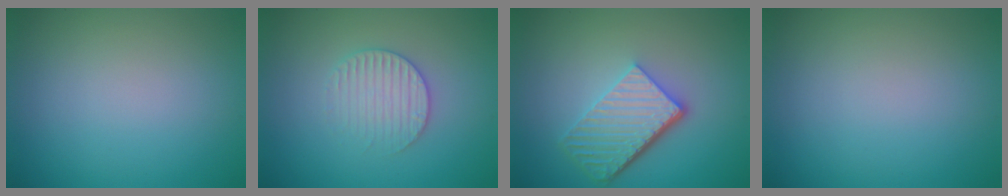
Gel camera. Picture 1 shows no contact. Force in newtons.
{"total": 2.8, "press": 2.7, "slide": 0.6}
{"total": 5.6, "press": 3.9, "slide": 3.9}
{"total": 0.0}